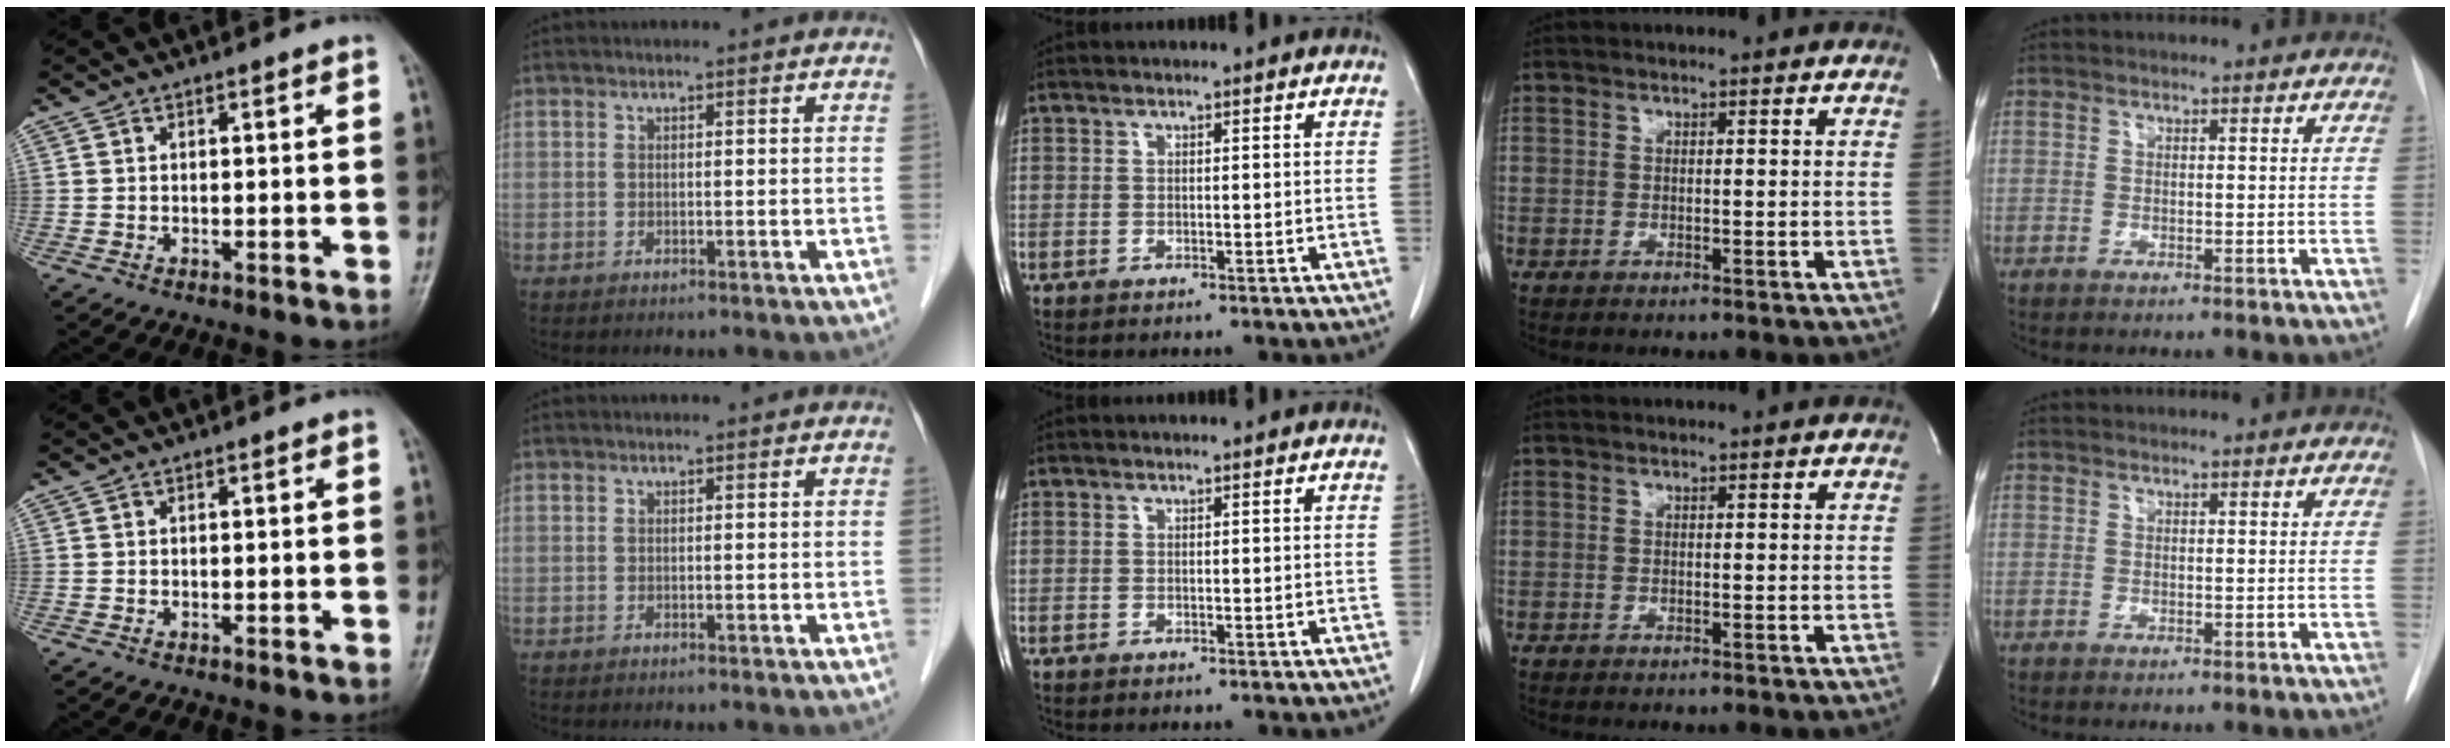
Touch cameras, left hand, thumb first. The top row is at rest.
{}